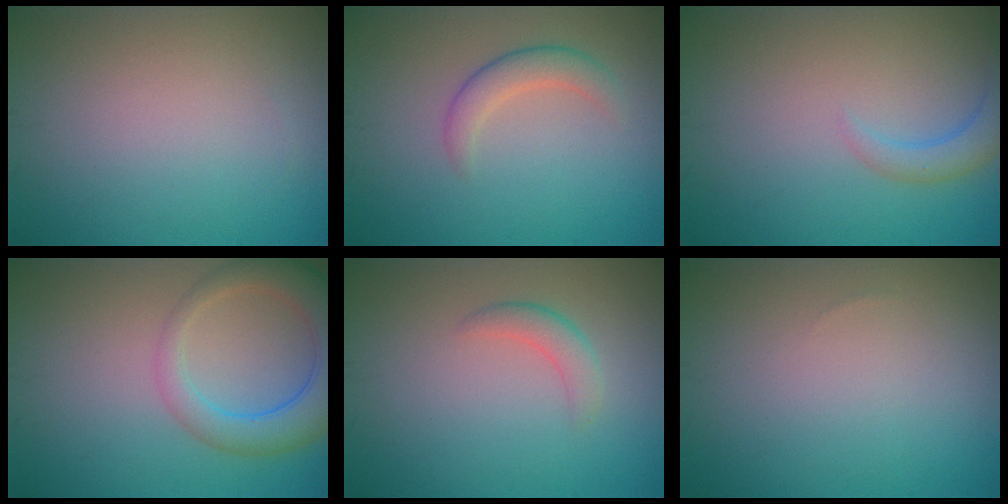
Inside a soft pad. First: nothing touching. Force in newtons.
{"total": 2.4, "press": 2.4, "slide": 0.2}
{"total": 2.3, "press": 2.3, "slide": 0.3}
{"total": 5.5, "press": 5.5, "slide": 0.3}
{"total": 1.8, "press": 1.8, "slide": 0.0}
{"total": 0.0}